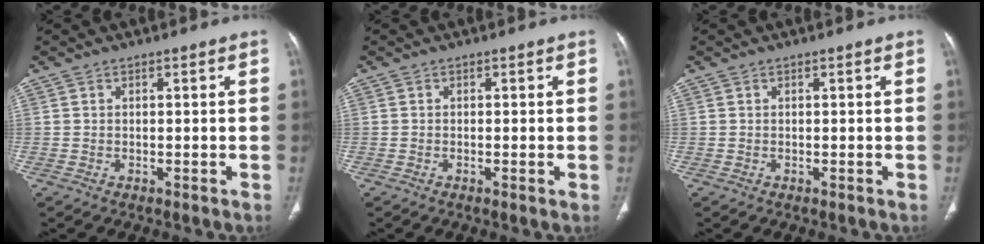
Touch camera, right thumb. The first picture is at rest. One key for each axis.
{"total": 0.6, "fx": -0.2, "fy": 0.0, "fz": 0.5, "tx": -0.017, "ty": -0.003, "tz": -0.004}
{"total": 0.0}